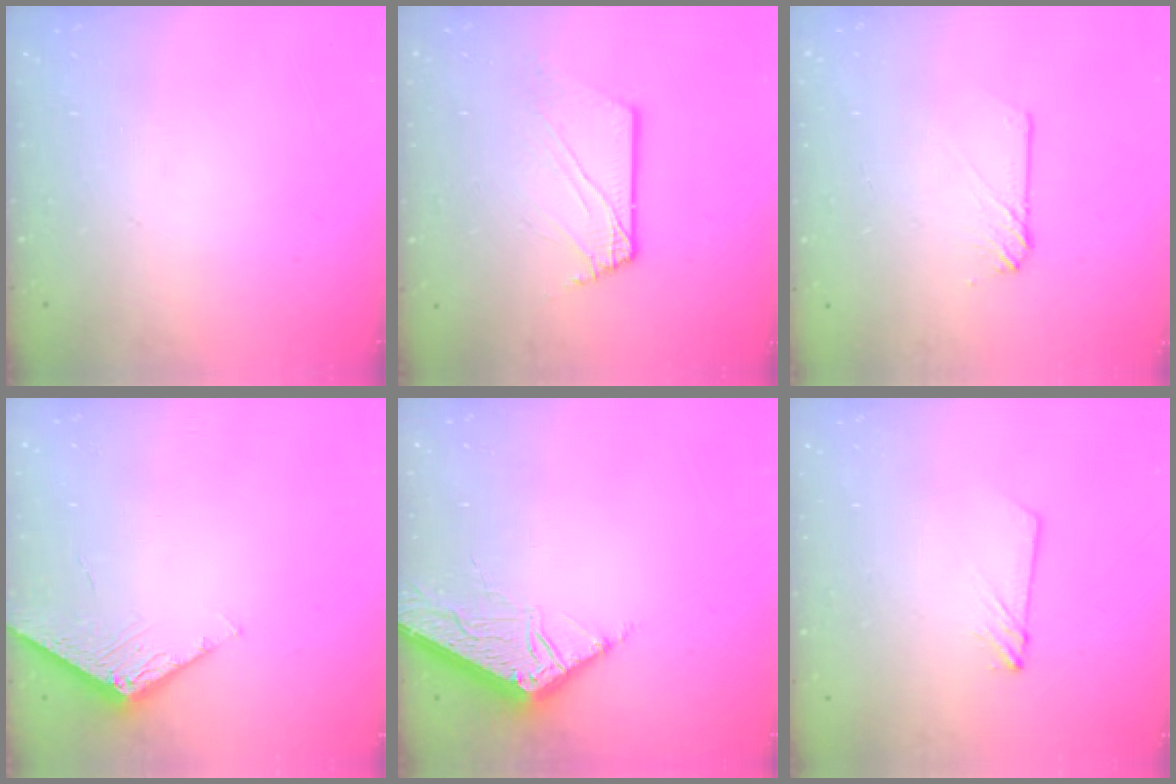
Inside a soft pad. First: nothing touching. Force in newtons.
{"total": 3.3, "press": 3.2, "slide": 0.3}
{"total": 3.9, "press": 3.9, "slide": 0.5}
{"total": 3.6, "press": 3.6, "slide": 0.3}
{"total": 6.8, "press": 6.8, "slide": 0.7}
{"total": 2.8, "press": 2.8, "slide": 0.3}